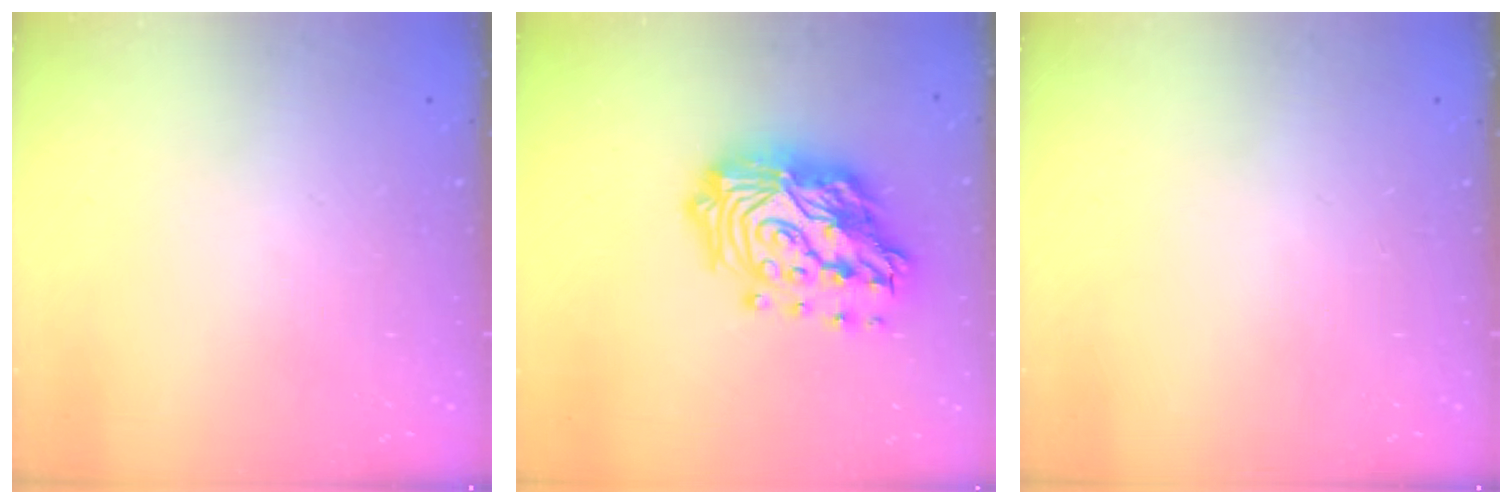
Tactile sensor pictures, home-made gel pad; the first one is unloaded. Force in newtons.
{"total": 23.4, "press": 23.3, "slide": 2.1}
{"total": 0.0}